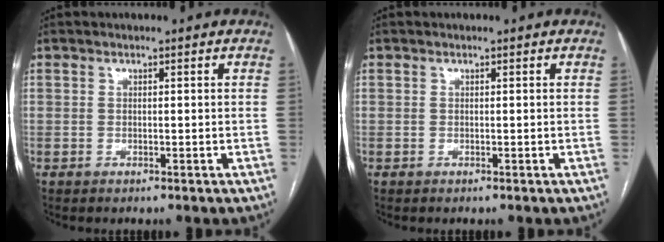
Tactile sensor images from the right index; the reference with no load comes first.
{"total": 0.0}